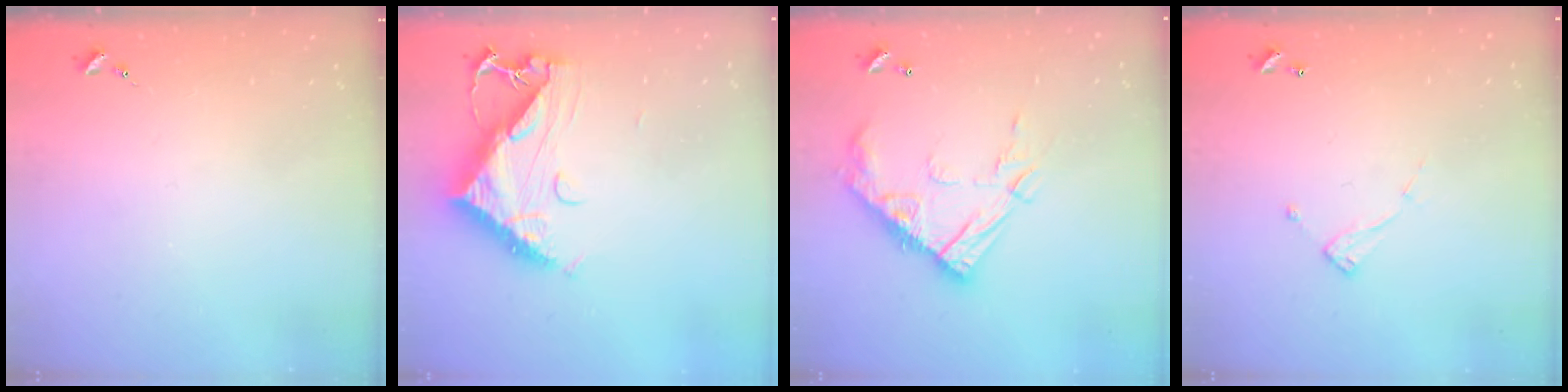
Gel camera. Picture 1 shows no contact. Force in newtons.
{"total": 11.6, "press": 11.6, "slide": 1.1}
{"total": 15.9, "press": 15.9, "slide": 0.8}
{"total": 6.6, "press": 6.6, "slide": 0.1}